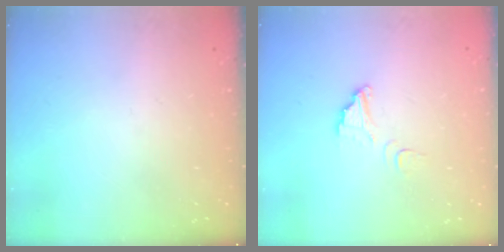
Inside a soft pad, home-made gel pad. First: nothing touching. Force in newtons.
{"total": 4.1, "press": 4.1, "slide": 0.3}